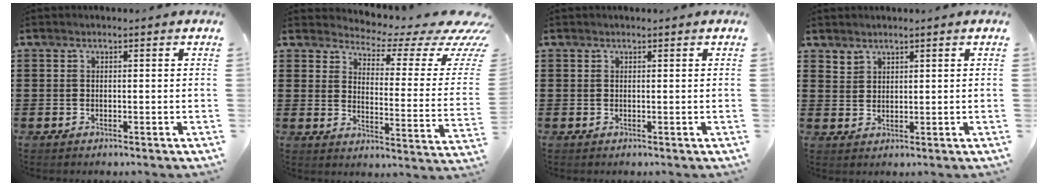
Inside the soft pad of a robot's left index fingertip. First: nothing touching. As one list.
[{"total": 4.6, "force": [3.7, 1.3, 2.4], "torque": [-0.043, -0.040, 0.056]}, {"total": 0.0}, {"total": 2.1, "force": [1.8, 1.0, 0.0], "torque": [-0.004, 0.001, 0.037]}]